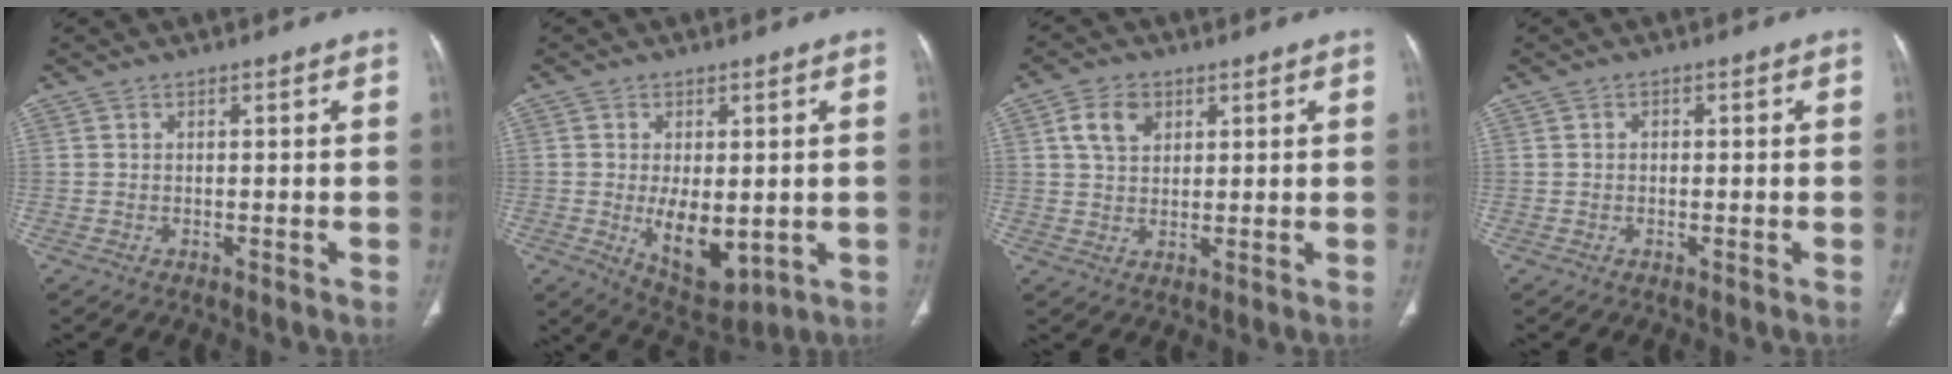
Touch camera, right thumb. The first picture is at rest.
{"total": 10.4, "force": [-1.3, 5.7, 8.6], "torque": [-0.110, -0.018, -0.001]}
{"total": 5.9, "force": [2.3, 4.2, 3.3], "torque": [-0.044, -0.004, 0.041]}
{"total": 0.9, "force": [0.0, 0.7, 0.5], "torque": [-0.002, 0.003, -0.003]}